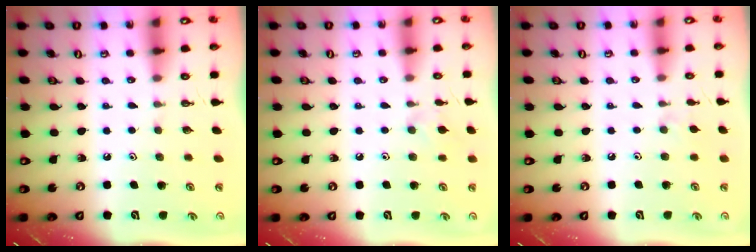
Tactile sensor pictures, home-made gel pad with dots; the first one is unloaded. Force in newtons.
{"total": 7.5, "press": 7.5, "slide": 0.8}
{"total": 2.5, "press": 2.4, "slide": 0.5}